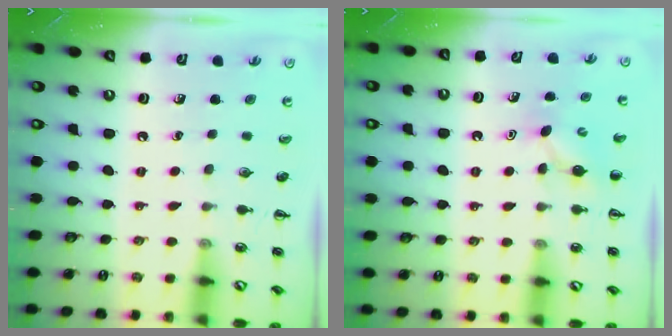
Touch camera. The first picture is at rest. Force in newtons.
{"total": 5.1, "press": 5.0, "slide": 1.3}